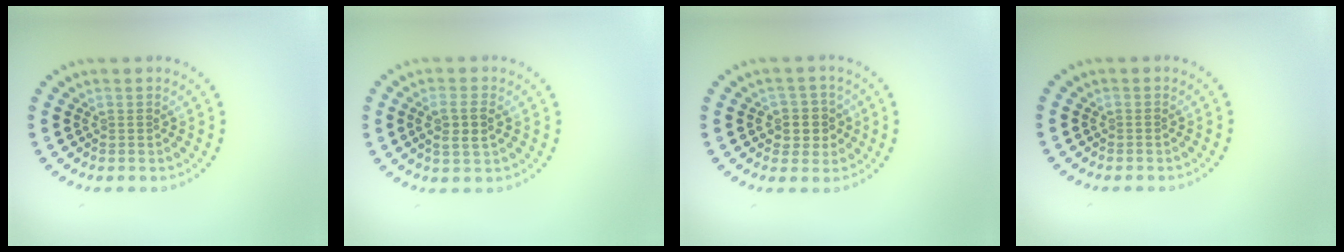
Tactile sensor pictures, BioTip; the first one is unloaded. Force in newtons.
{"total": 2.4, "press": 2.3, "slide": 0.8}
{"total": 2.9, "press": 2.7, "slide": 1.2}
{"total": 0.0}